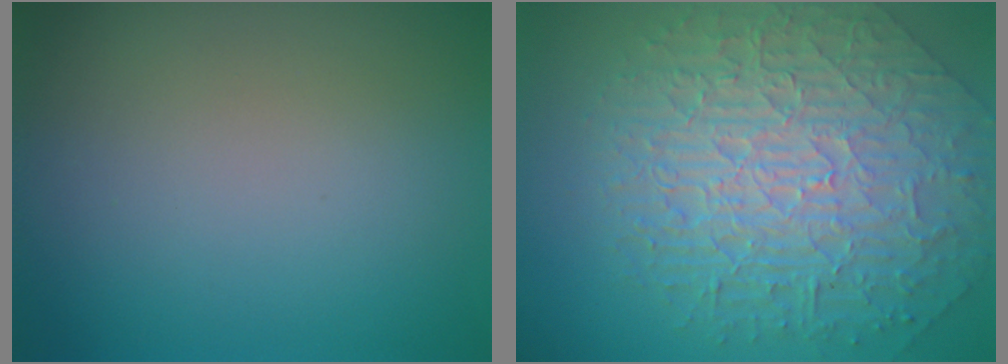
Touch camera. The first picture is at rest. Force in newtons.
{"total": 9.8, "press": 6.8, "slide": 7.0}